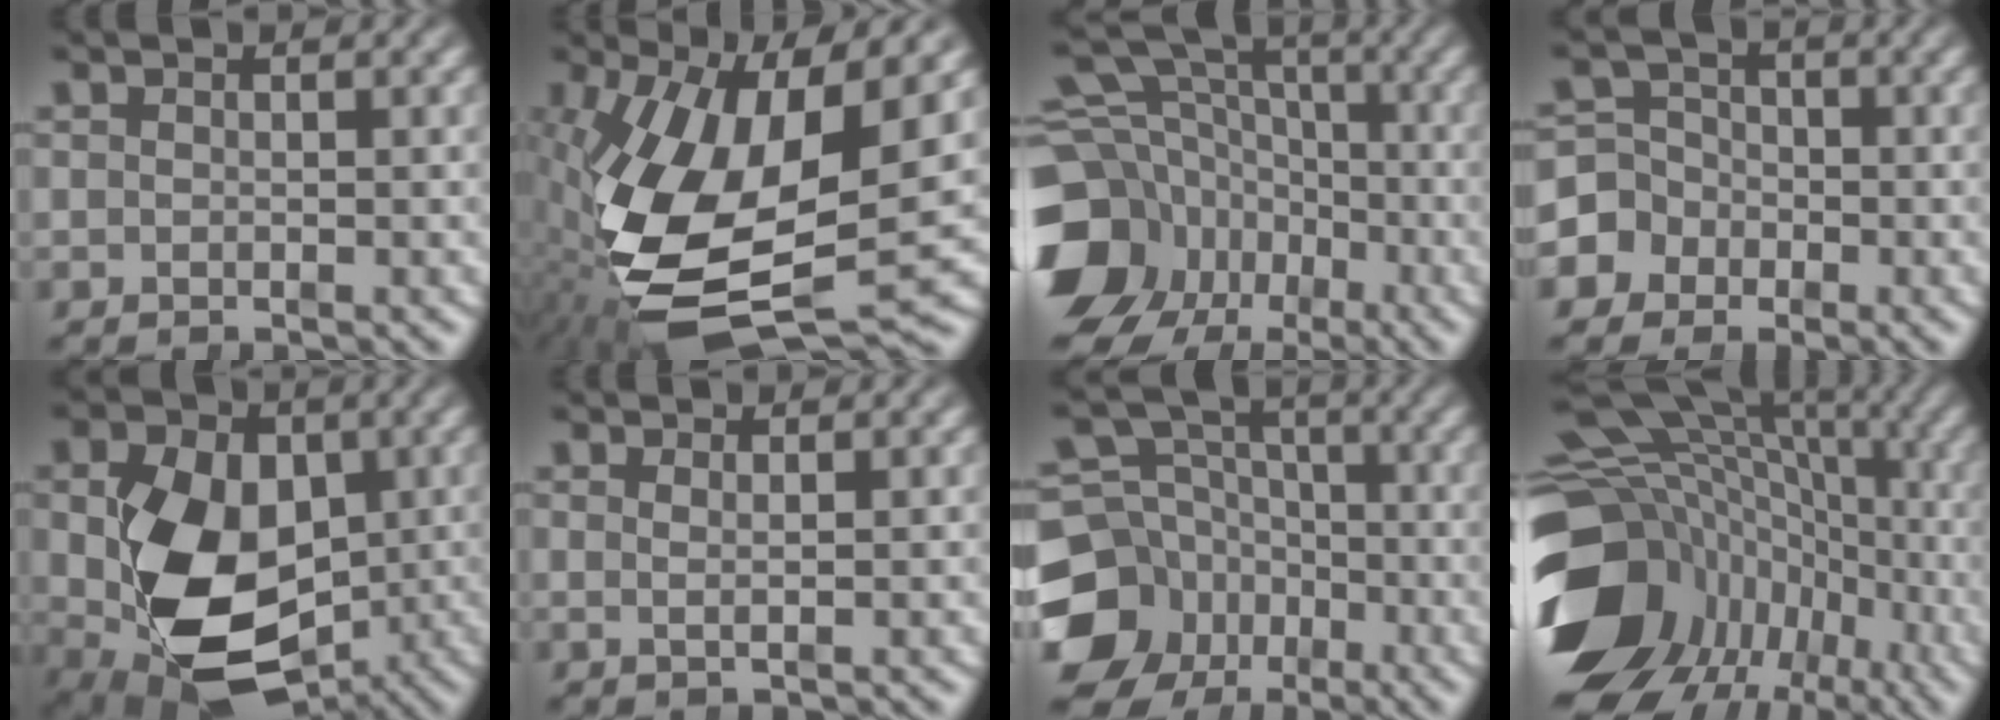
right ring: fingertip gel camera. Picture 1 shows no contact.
{"total": 14.9, "force": [-3.0, 7.7, 12.4], "torque": [-0.260, -0.046, -0.018]}
{"total": 12.2, "force": [-3.0, 10.5, 5.6], "torque": [-0.098, -0.051, -0.044]}
{"total": 8.3, "force": [-2.4, 7.5, 2.4], "torque": [-0.058, -0.028, -0.043]}
{"total": 12.5, "force": [-2.3, 8.4, 8.9], "torque": [-0.192, -0.056, -0.012]}
{"total": 1.1, "force": [0.4, -0.7, 0.8], "torque": [-0.013, -0.008, 0.013]}
{"total": 13.4, "force": [-4.0, 11.5, 5.7], "torque": [-0.102, -0.072, -0.050]}
{"total": 16.1, "force": [-4.1, 12.3, 9.6], "torque": [-0.151, -0.052, -0.048]}